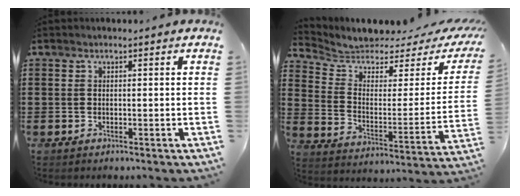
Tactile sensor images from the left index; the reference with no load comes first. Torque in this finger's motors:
{"motor_torque": [1.33, -0.81, 0.42, 0.05]}